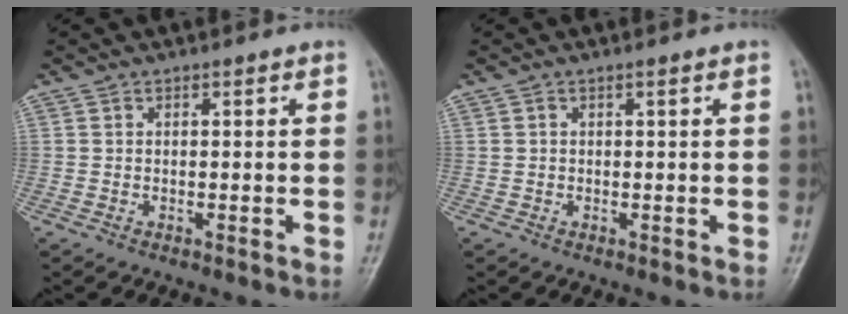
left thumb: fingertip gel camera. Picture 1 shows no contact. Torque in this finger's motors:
{"motor_torque": [-0.52, -0.33, -0.37, -0.16, -0.05]}